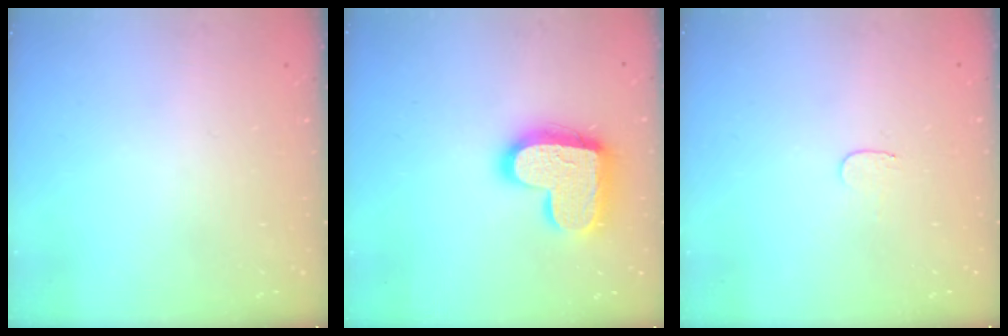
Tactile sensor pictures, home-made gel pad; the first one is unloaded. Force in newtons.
{"total": 19.4, "press": 19.3, "slide": 1.4}
{"total": 3.4, "press": 3.4, "slide": 0.4}